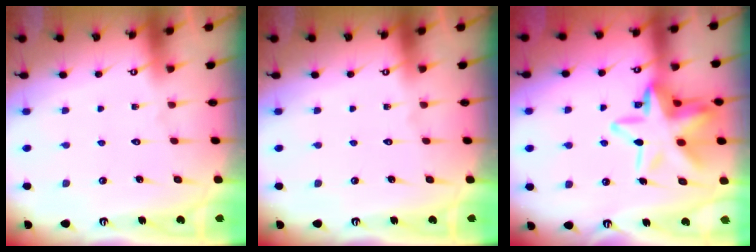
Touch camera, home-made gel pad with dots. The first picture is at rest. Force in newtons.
{"total": 0.0}
{"total": 17.0, "press": 16.8, "slide": 2.3}